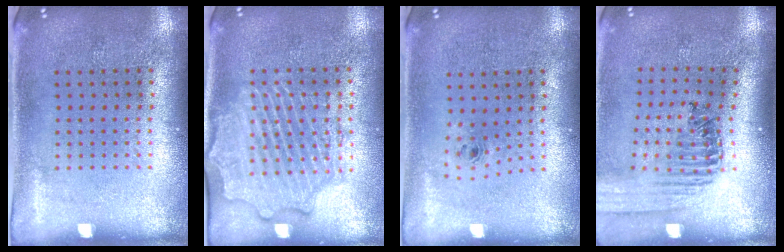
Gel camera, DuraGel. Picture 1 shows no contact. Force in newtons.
{"total": 2.3, "press": 2.2, "slide": 0.5}
{"total": 0.7, "press": 0.3, "slide": 0.7}
{"total": 1.3, "press": 1.3, "slide": 0.1}